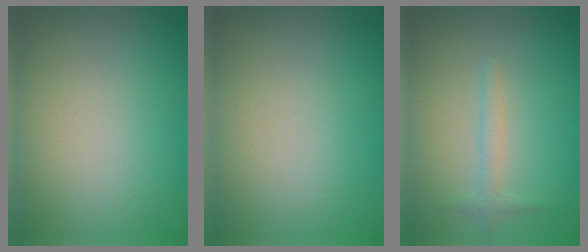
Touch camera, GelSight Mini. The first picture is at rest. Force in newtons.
{"total": 0.0}
{"total": 1.4, "press": 1.4, "slide": 0.0}